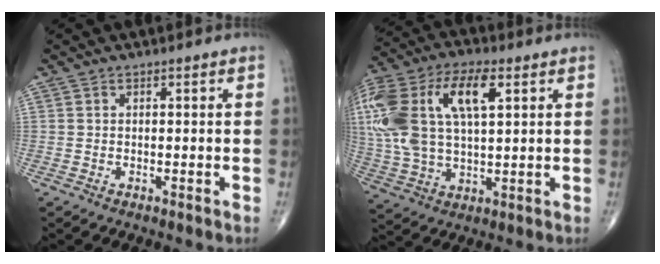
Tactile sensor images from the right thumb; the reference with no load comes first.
{"total": 24.0, "force": [6.8, 12.1, 19.6], "torque": [-0.451, 0.027, 0.125]}